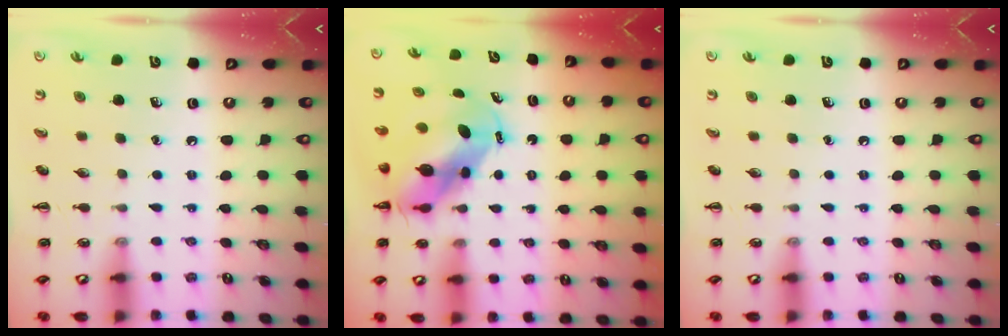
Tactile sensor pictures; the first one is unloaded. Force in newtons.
{"total": 6.8, "press": 6.6, "slide": 1.4}
{"total": 0.0}